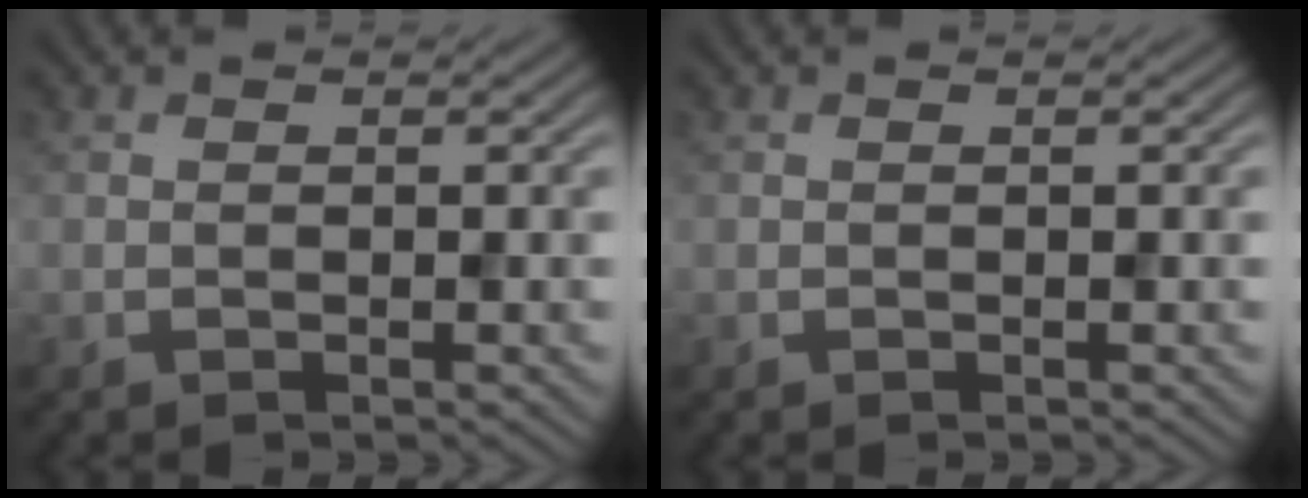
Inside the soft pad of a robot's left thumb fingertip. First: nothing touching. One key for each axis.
{"total": 0.0}